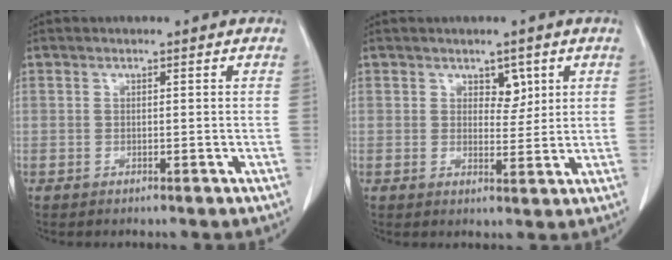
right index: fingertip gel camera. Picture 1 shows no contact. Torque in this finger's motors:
{"motor_torque": [-0.21, 0.21, -0.05, -0.01]}